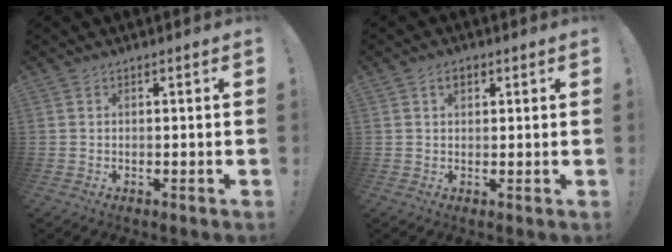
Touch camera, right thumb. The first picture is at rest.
{"total": 2.8, "force": [1.2, 1.8, 1.7], "torque": [-0.019, 0.000, 0.019]}